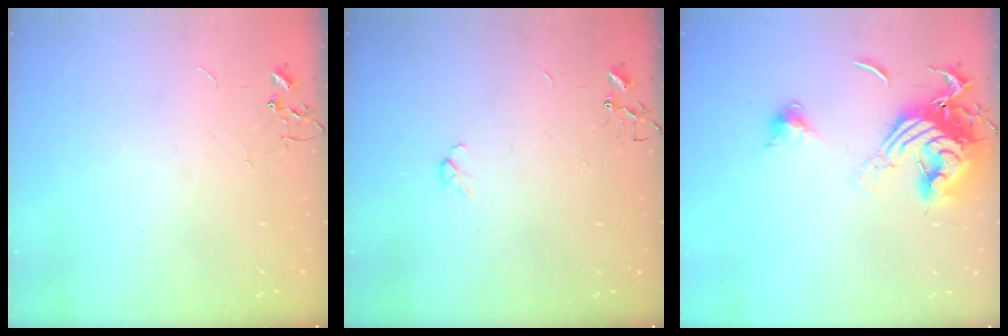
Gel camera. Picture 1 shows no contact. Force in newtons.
{"total": 3.5, "press": 3.4, "slide": 0.7}
{"total": 16.6, "press": 16.5, "slide": 1.6}